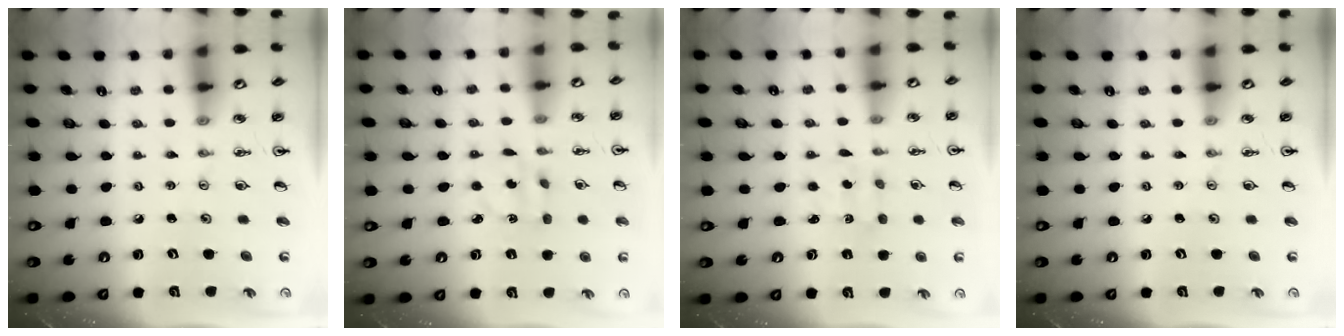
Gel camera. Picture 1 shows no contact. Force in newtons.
{"total": 3.4, "press": 3.4, "slide": 0.8}
{"total": 2.5, "press": 2.4, "slide": 0.5}
{"total": 0.0}